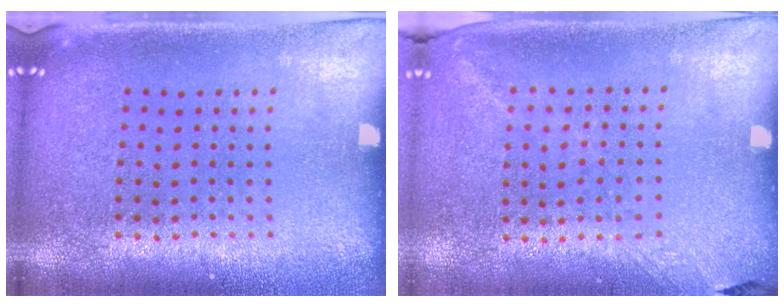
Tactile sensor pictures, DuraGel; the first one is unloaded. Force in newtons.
{"total": 1.3, "press": 1.0, "slide": 0.8}